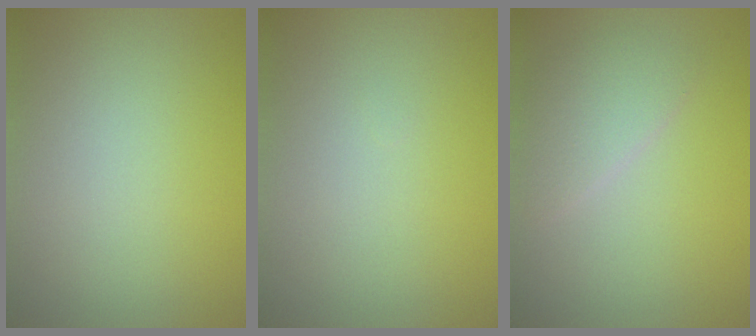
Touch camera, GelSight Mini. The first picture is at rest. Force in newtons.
{"total": 0.0}
{"total": 2.2, "press": 2.2, "slide": 0.1}